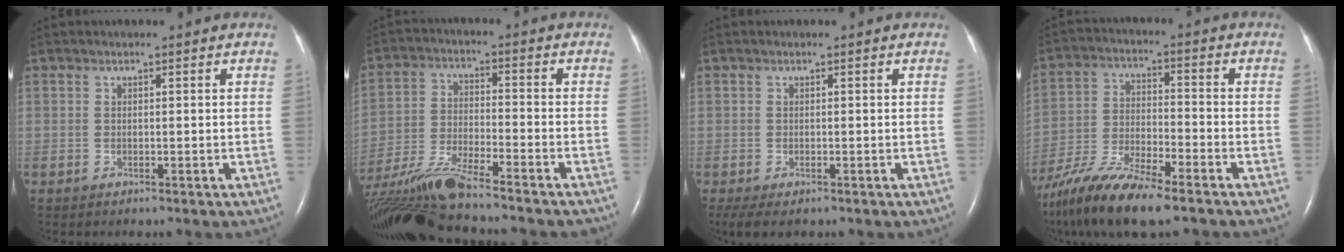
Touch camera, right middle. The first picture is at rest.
{"total": 17.0, "force": [-14.7, 0.4, 8.5], "torque": [-0.185, -0.027, -0.257]}
{"total": 3.6, "force": [-2.2, 1.3, 2.5], "torque": [-0.042, -0.012, -0.034]}
{"total": 14.8, "force": [-11.5, 1.9, 9.1], "torque": [-0.192, -0.026, -0.214]}